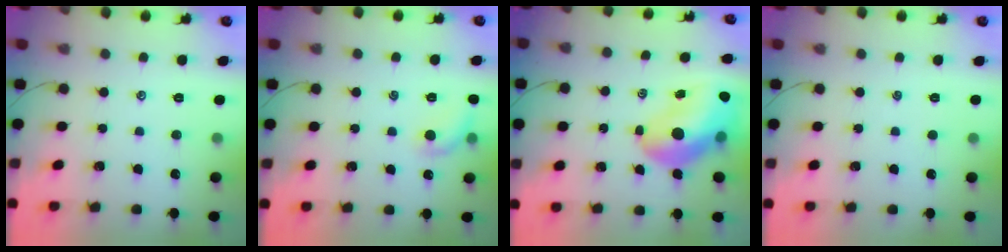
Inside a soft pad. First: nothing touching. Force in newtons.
{"total": 7.8, "press": 7.6, "slide": 1.8}
{"total": 14.9, "press": 14.3, "slide": 4.0}
{"total": 0.0}